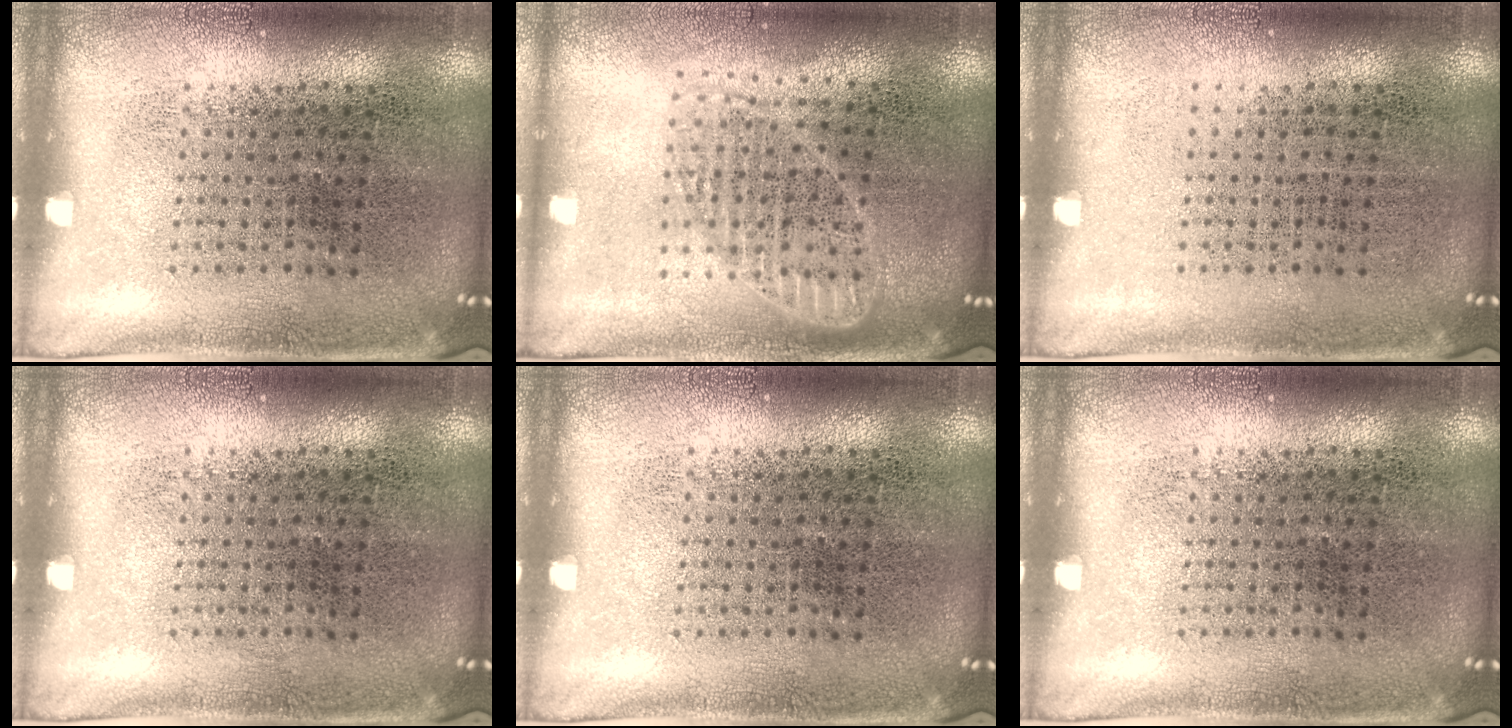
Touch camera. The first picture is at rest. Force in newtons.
{"total": 1.8, "press": 1.6, "slide": 0.9}
{"total": 0.0}
{"total": 0.0}
{"total": 0.0}
{"total": 0.0}